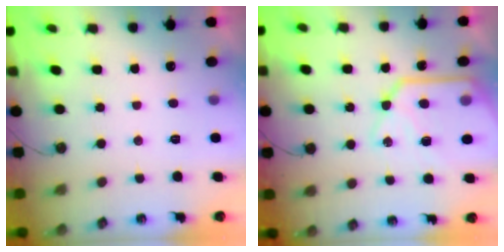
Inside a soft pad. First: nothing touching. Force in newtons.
{"total": 18.1, "press": 18.0, "slide": 1.7}